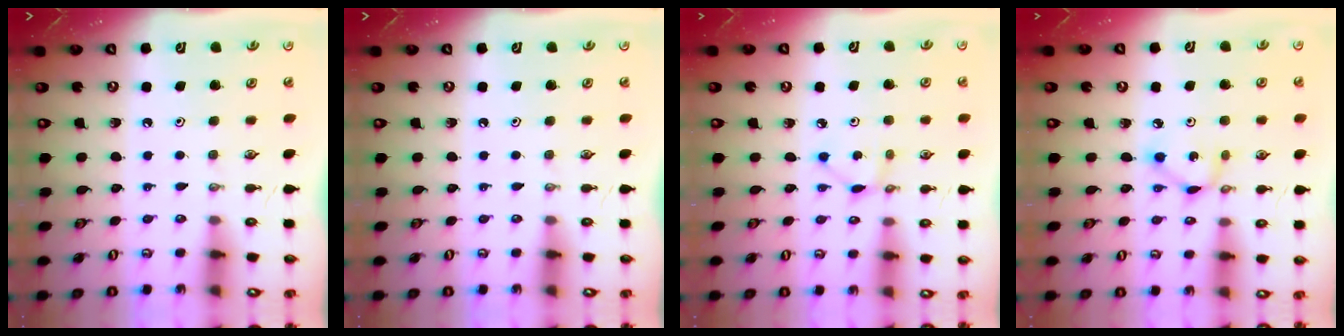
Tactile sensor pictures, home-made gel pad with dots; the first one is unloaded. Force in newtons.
{"total": 0.0}
{"total": 3.8, "press": 3.8, "slide": 0.3}
{"total": 4.3, "press": 4.3, "slide": 0.2}